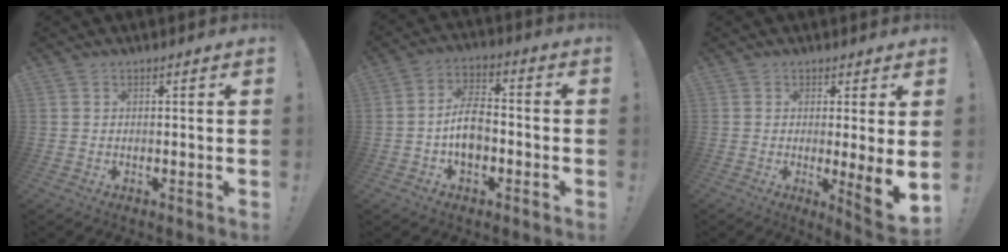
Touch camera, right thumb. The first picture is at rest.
{"total": 9.1, "force": [-2.3, 6.1, 6.3], "torque": [-0.118, 0.017, -0.039]}
{"total": 7.2, "force": [-0.3, 0.0, 7.2], "torque": [-0.091, -0.023, -0.003]}